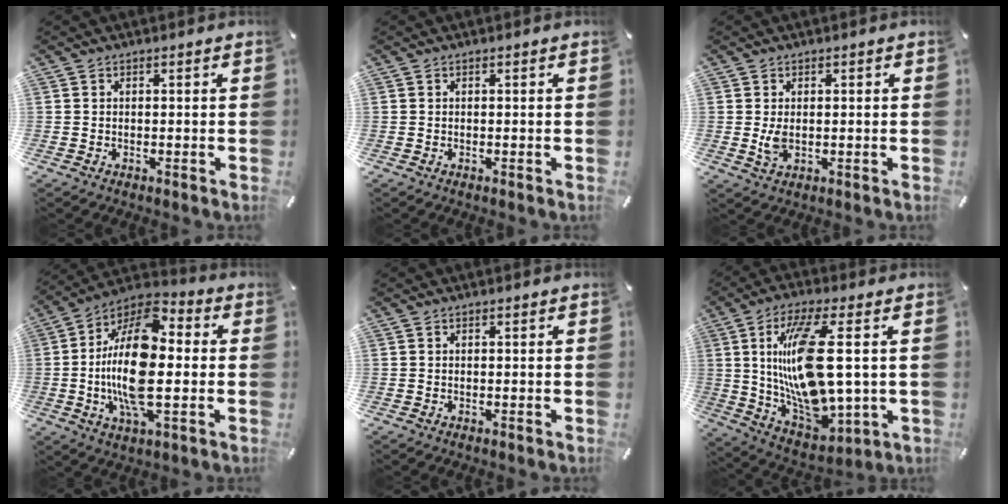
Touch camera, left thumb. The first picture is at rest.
{"total": 0.0}
{"total": 3.4, "force": [0.0, 2.1, 2.7], "torque": [-0.058, -0.006, -0.005]}
{"total": 19.8, "force": [-1.7, 9.4, 17.3], "torque": [-0.355, -0.002, -0.028]}
{"total": 0.0}
{"total": 20.5, "force": [3.7, 7.4, 18.7], "torque": [-0.398, -0.019, 0.054]}